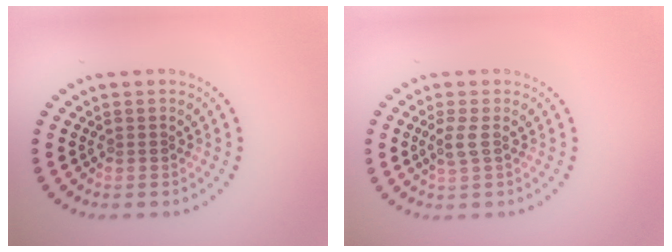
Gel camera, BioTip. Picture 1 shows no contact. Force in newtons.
{"total": 1.5, "press": 1.3, "slide": 0.6}